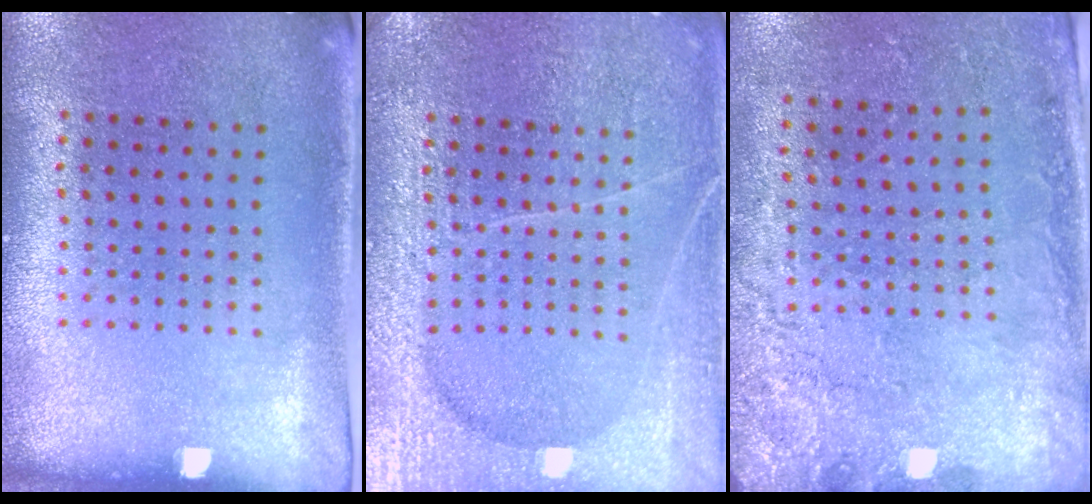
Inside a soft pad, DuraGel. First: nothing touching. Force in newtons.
{"total": 6.5, "press": 6.4, "slide": 0.8}
{"total": 2.5, "press": 2.1, "slide": 1.3}